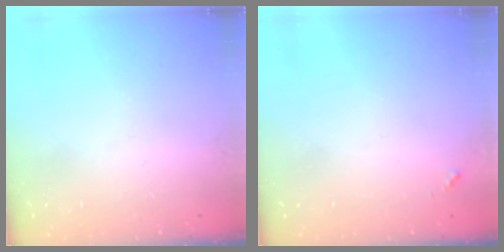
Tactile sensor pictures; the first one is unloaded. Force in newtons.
{"total": 3.5, "press": 3.5, "slide": 0.3}